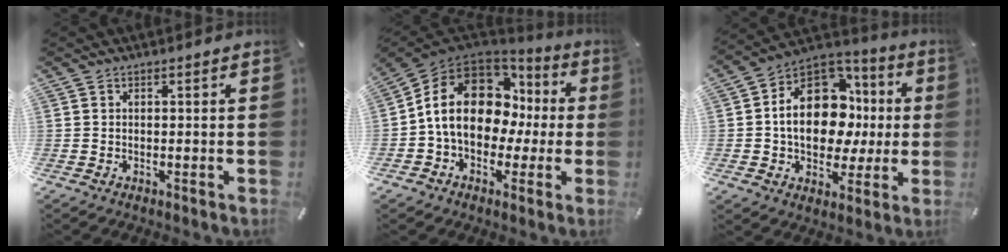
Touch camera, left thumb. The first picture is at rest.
{"total": 16.2, "force": [1.7, 12.5, 10.2], "torque": [-0.192, -0.005, 0.034]}
{"total": 18.4, "force": [0.4, 13.5, 12.4], "torque": [-0.212, -0.004, 0.008]}